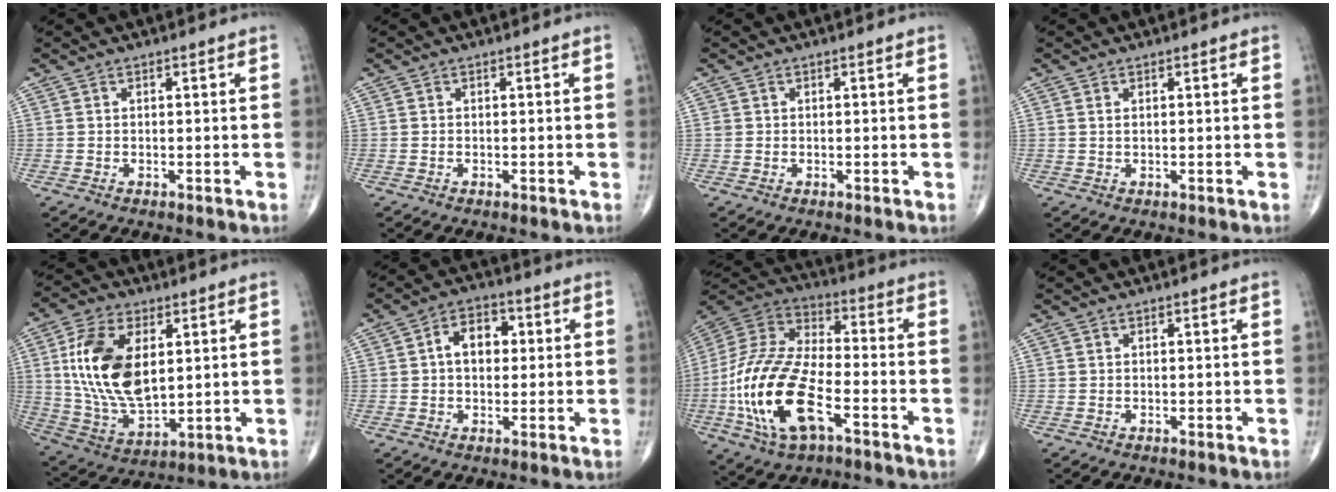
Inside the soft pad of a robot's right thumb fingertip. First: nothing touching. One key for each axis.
{"total": 0.0}
{"total": 0.7, "fx": 0.1, "fy": 0.7, "fz": 0.2, "tx": 0.003, "ty": 0.002, "tz": 0.002}
{"total": 0.6, "fx": 0.3, "fy": 0.3, "fz": 0.5, "tx": -0.012, "ty": 0.003, "tz": 0.007}
{"total": 17.7, "fx": 3.7, "fy": 9.8, "fz": 14.3, "tx": -0.268, "ty": -0.016, "tz": 0.077}
{"total": 7.3, "fx": 1.0, "fy": 5.0, "fz": 5.2, "tx": -0.064, "ty": 0.018, "tz": 0.009}
{"total": 21.2, "fx": -7.1, "fy": 9.7, "fz": 17.4, "tx": -0.365, "ty": 0.024, "tz": -0.131}
{"total": 0.0}